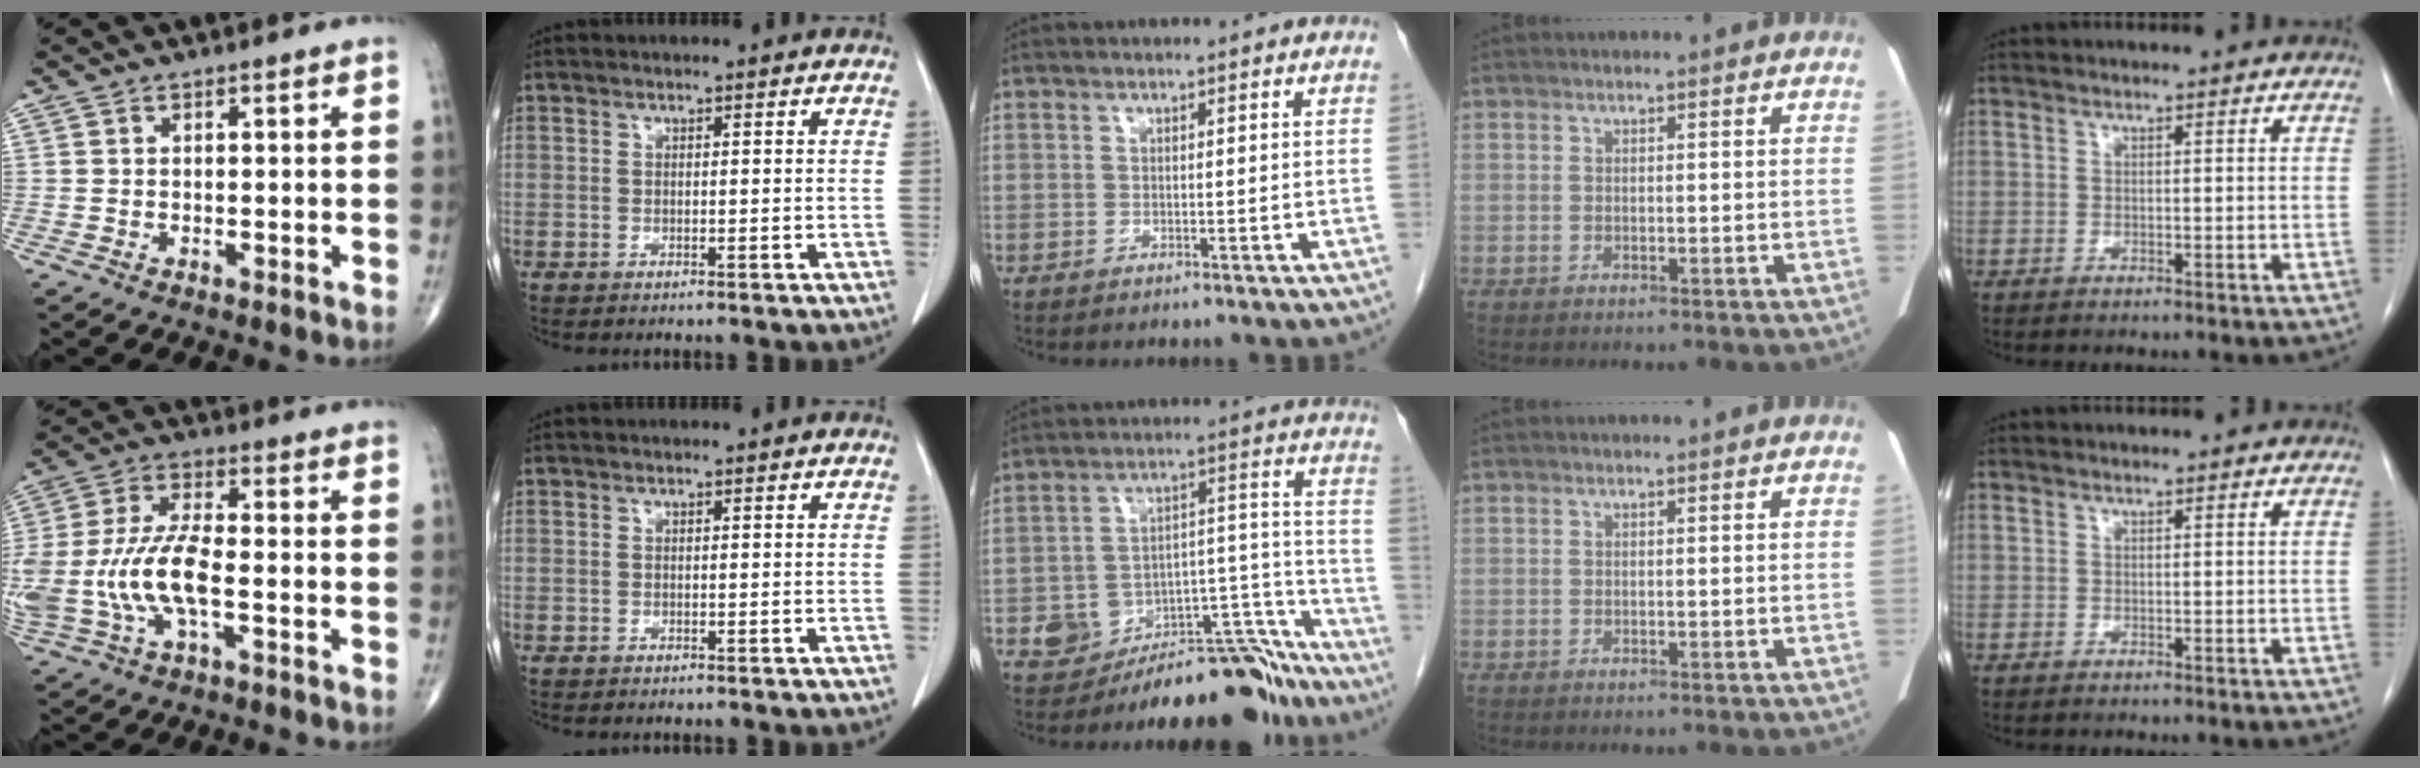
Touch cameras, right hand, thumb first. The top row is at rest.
{"thumb": {"total": 15.5, "force": [-3.1, 6.5, 13.7], "torque": [-0.312, 0.022, -0.056]}, "middle": {"total": 12.7, "force": [-11.0, 4.6, 4.2], "torque": [-0.015, 0.078, -0.167]}}